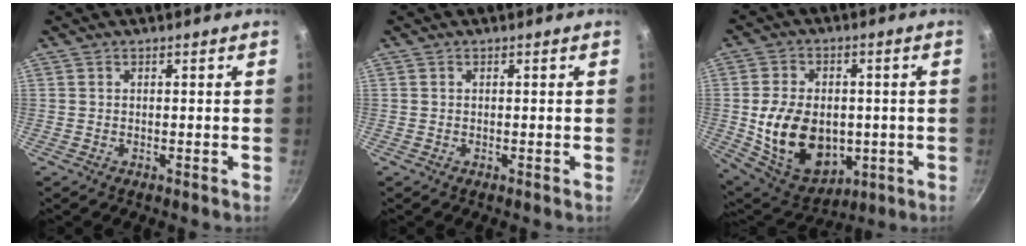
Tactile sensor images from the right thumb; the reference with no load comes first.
{"total": 0.0}
{"total": 17.9, "force": [-1.7, 12.7, 12.4], "torque": [-0.193, -0.003, -0.004]}